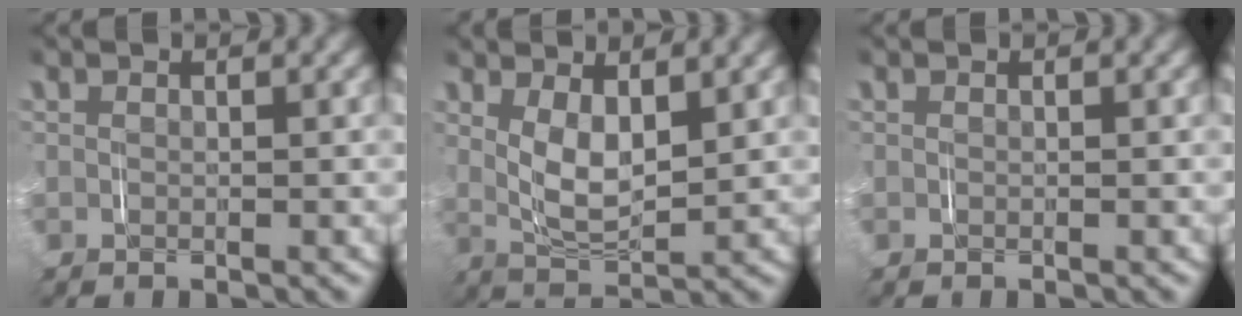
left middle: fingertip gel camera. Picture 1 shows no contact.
{"total": 5.0, "force": [1.1, 2.8, 3.9], "torque": [-0.082, -0.020, 0.022]}
{"total": 0.0}